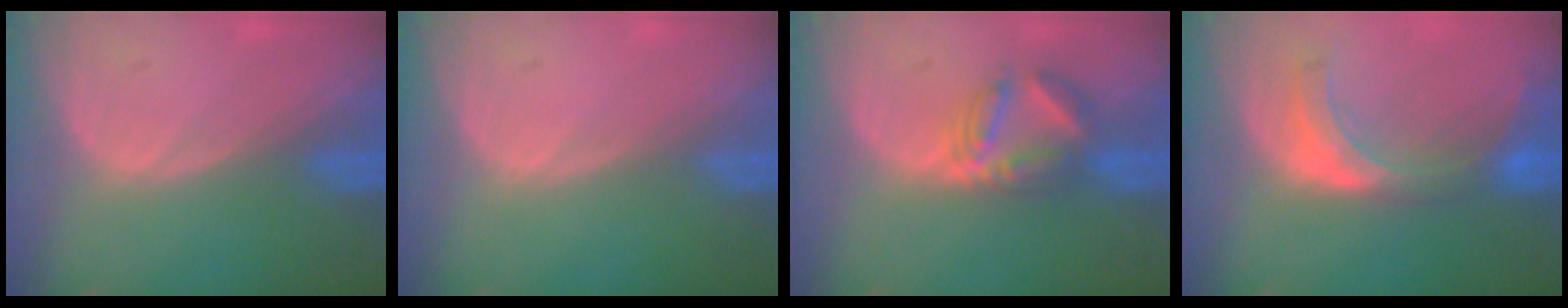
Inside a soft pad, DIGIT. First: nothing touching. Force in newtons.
{"total": 0.0}
{"total": 5.8, "press": 5.7, "slide": 1.2}
{"total": 7.3, "press": 6.8, "slide": 2.9}